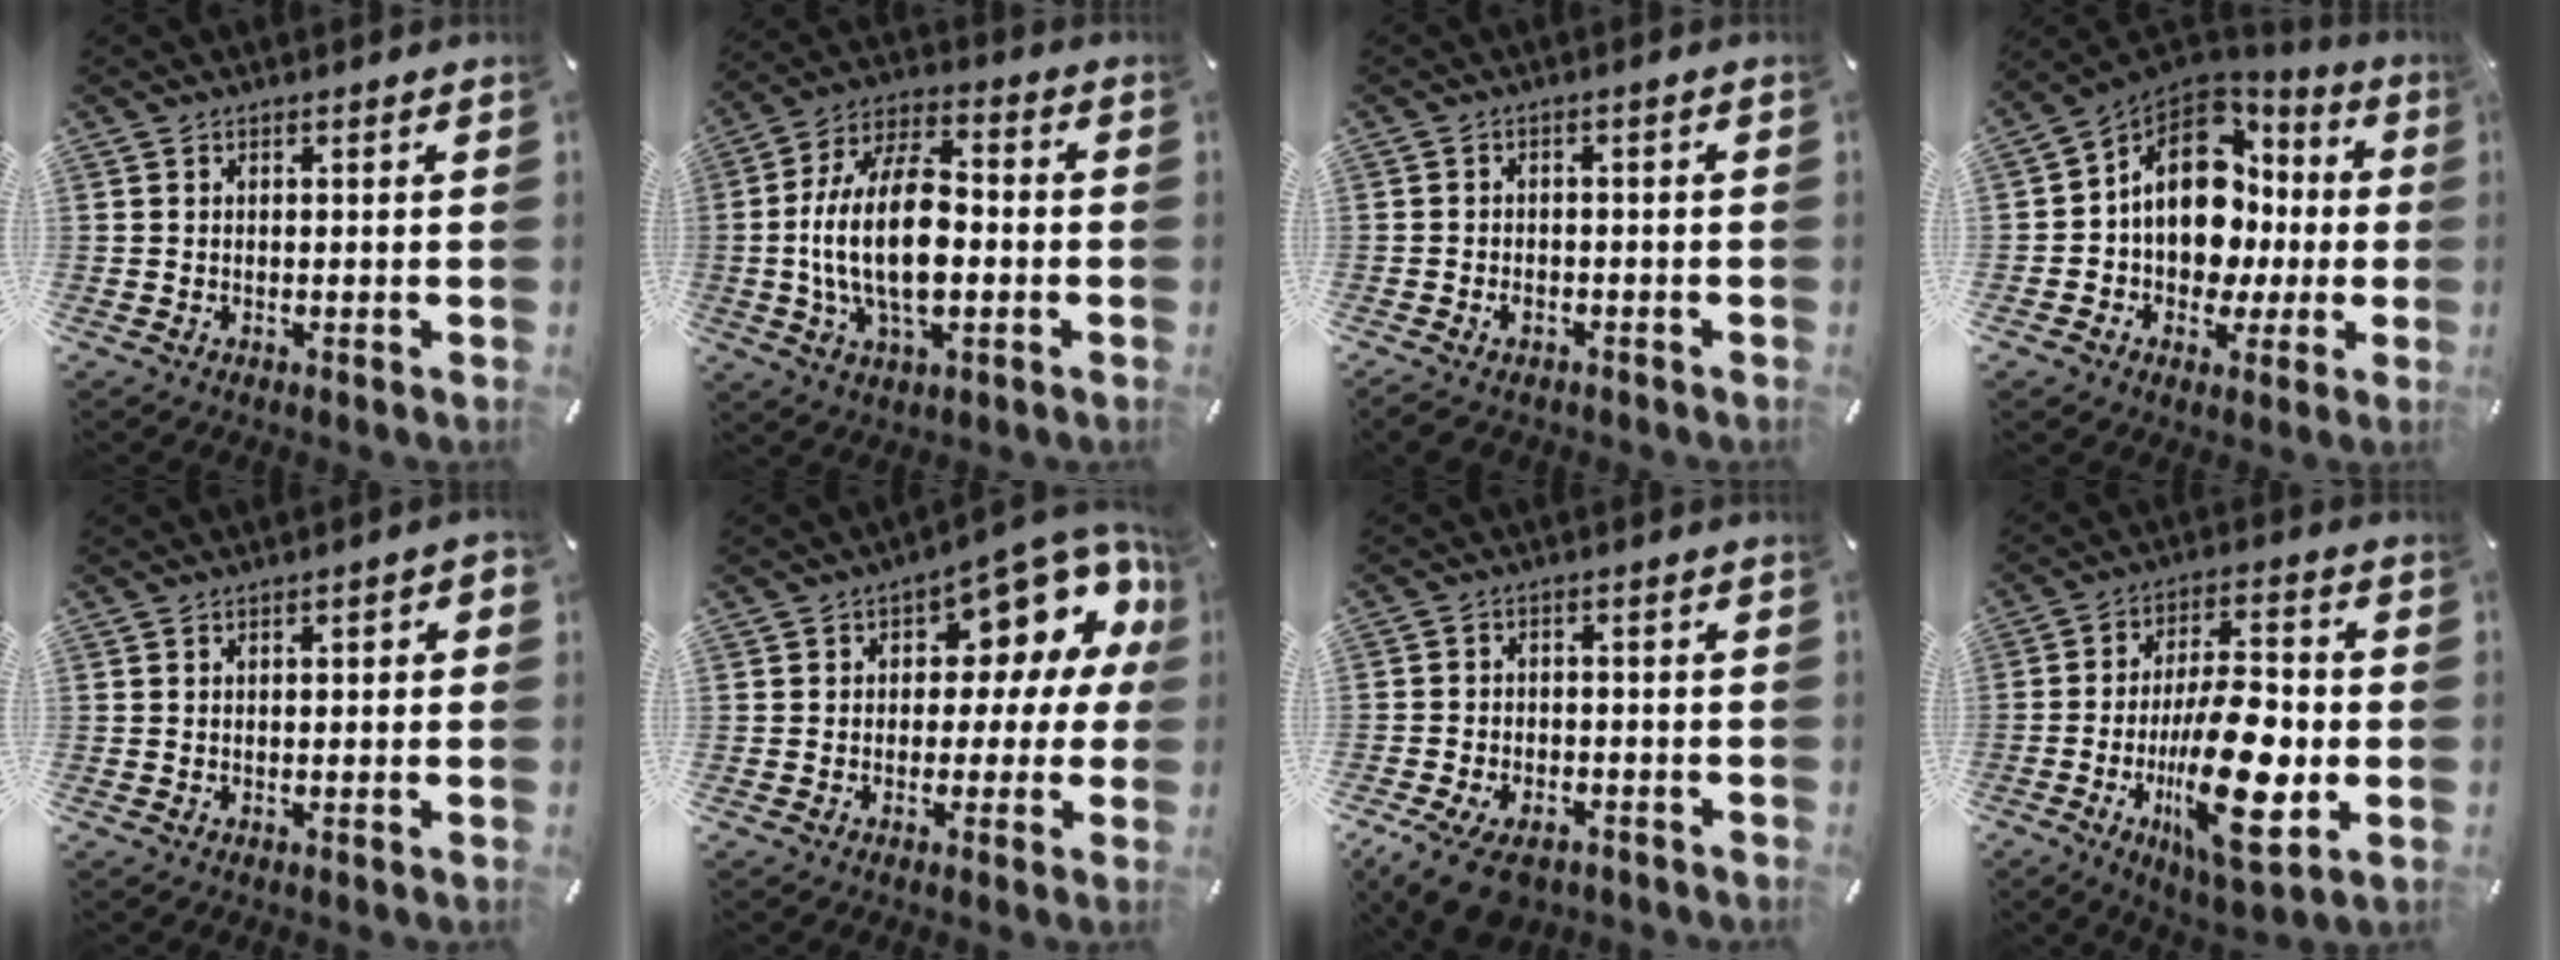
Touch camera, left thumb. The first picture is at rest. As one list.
[{"total": 17.7, "force": [-2.4, 9.5, 14.8], "torque": [-0.297, 0.004, -0.043]}, {"total": 3.2, "force": [-1.9, 2.0, 1.6], "torque": [-0.035, 0.007, -0.039]}, {"total": 14.9, "force": [1.0, 11.9, 8.9], "torque": [-0.160, -0.003, 0.025]}, {"total": 1.8, "force": [-0.3, 0.8, 1.6], "torque": [-0.027, 0.006, -0.006]}, {"total": 11.4, "force": [6.1, 6.0, 7.5], "torque": [-0.095, -0.053, 0.105]}, {"total": 8.3, "force": [-5.5, 4.6, 4.2], "torque": [-0.089, 0.024, -0.100]}, {"total": 21.7, "force": [-5.5, 8.8, 19.0], "torque": [-0.326, -0.003, -0.085]}]